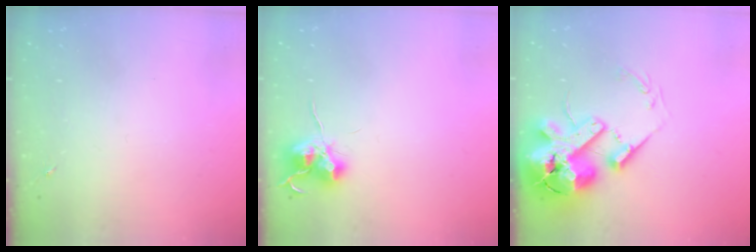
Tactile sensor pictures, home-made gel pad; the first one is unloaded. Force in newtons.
{"total": 10.9, "press": 10.8, "slide": 0.8}
{"total": 20.9, "press": 20.6, "slide": 3.4}